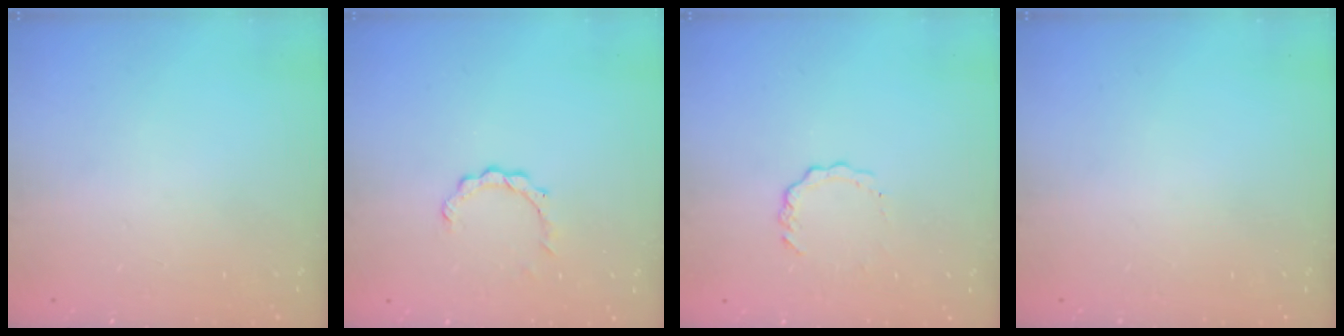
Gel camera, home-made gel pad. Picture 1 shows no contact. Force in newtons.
{"total": 3.6, "press": 3.6, "slide": 0.3}
{"total": 3.8, "press": 3.8, "slide": 0.4}
{"total": 0.0}